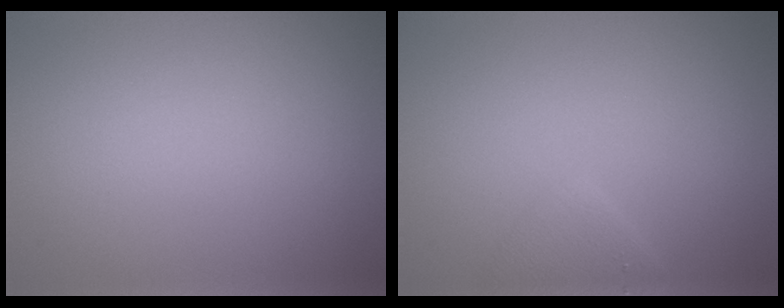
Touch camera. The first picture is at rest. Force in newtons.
{"total": 1.5, "press": 1.5, "slide": 0.1}